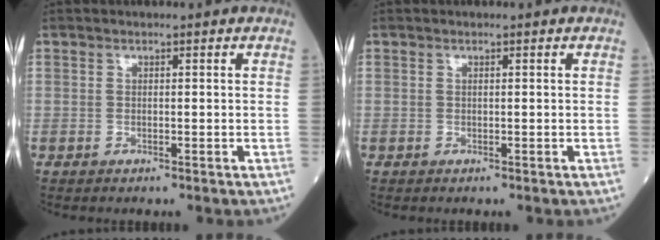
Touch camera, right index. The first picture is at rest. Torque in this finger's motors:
{"motor_torque": [-0.37, -0.06, -0.11, 0.01]}